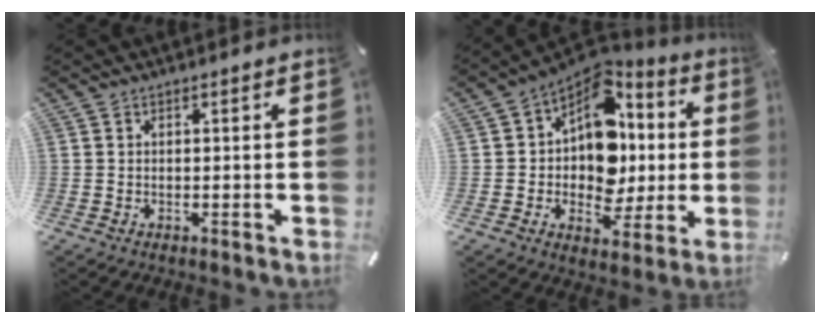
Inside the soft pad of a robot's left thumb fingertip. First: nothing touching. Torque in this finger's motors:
{"motor_torque": [2.15, 2.09, 1.05, 0.67, 0.17]}